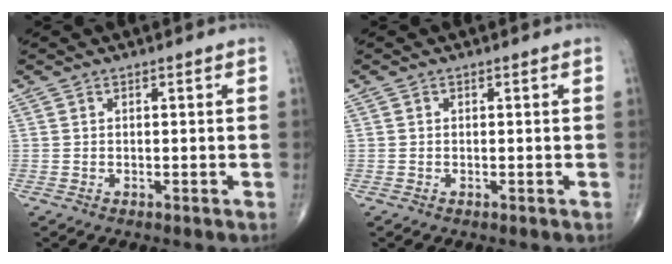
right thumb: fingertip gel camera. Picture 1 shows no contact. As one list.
[{"total": 0.0}]